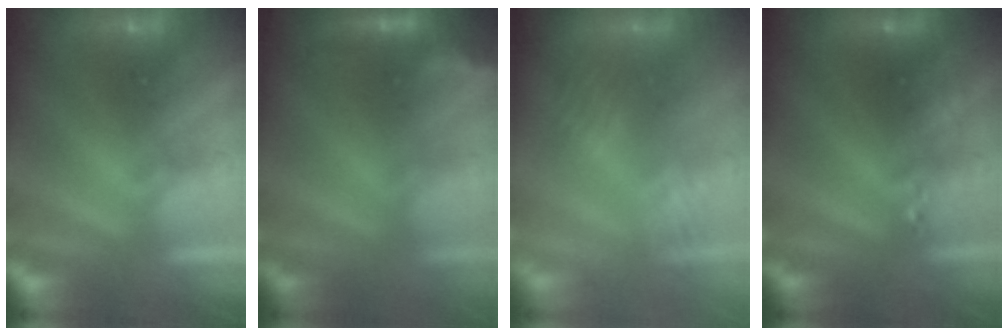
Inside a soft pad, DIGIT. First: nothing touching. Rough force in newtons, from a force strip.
{"total": 2.4}
{"total": 2.8}
{"total": 2.5}